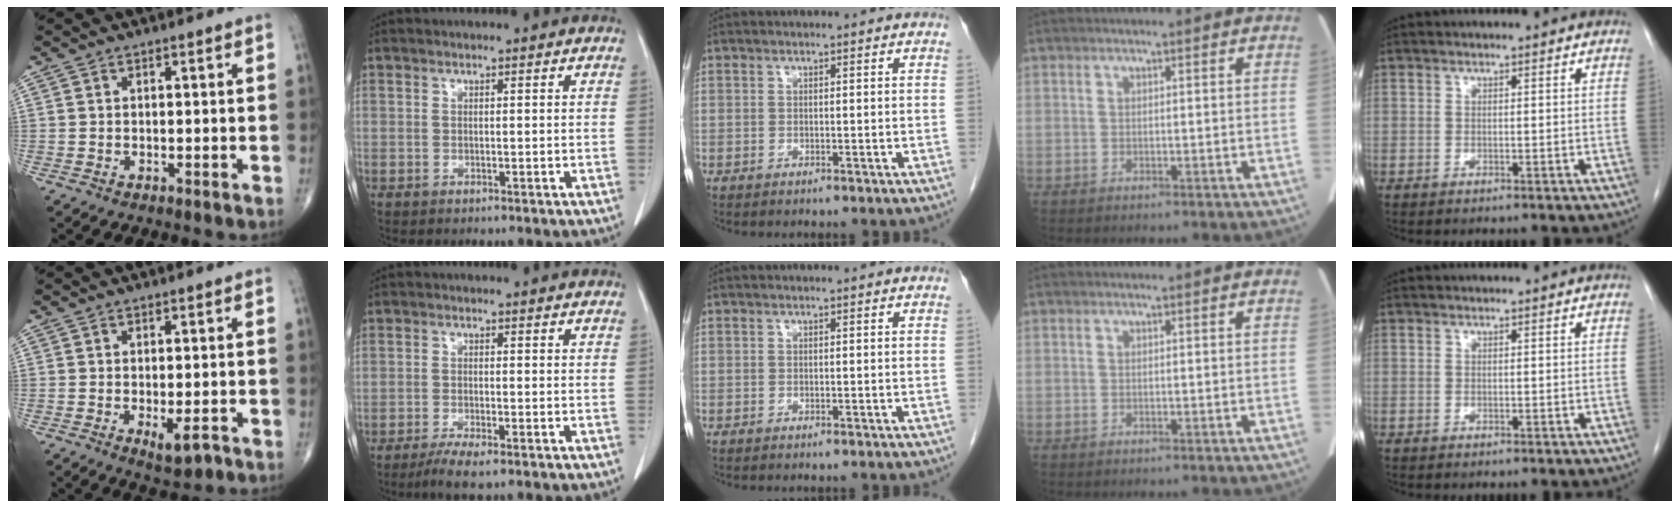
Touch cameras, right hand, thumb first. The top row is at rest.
{"thumb": {"total": 4.0, "force": [-1.5, 1.5, 3.4], "torque": [-0.043, -0.005, -0.016]}, "index": {"total": 3.9, "force": [-2.6, 0.4, 2.8], "torque": [-0.054, -0.009, -0.048]}}